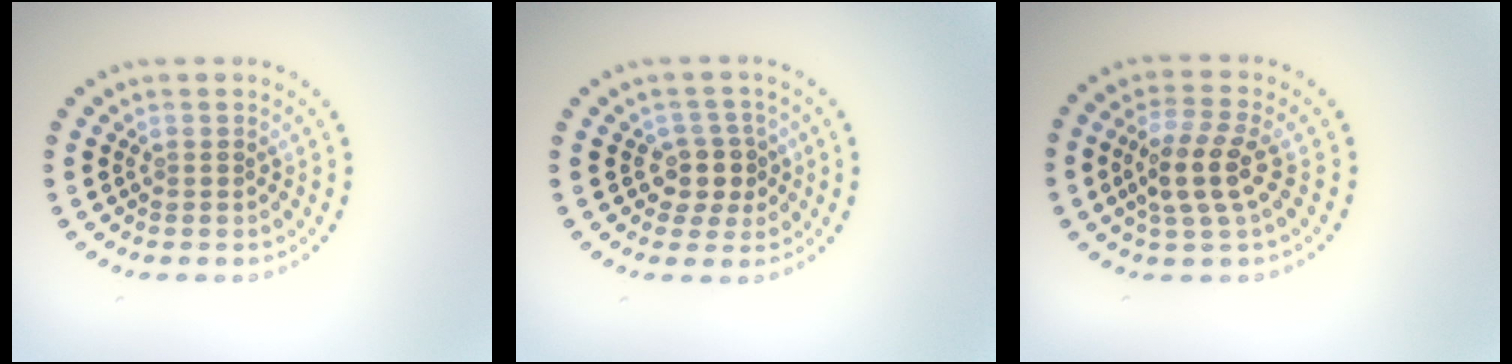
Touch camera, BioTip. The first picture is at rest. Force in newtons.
{"total": 2.6, "press": 2.2, "slide": 1.4}
{"total": 3.7, "press": 3.4, "slide": 1.5}